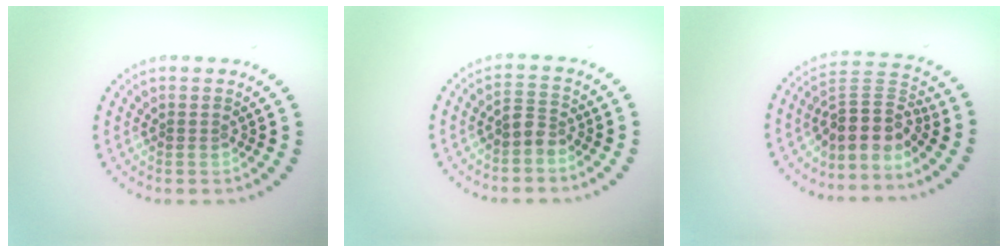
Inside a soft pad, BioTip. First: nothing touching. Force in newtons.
{"total": 1.7, "press": 1.3, "slide": 1.1}
{"total": 4.1, "press": 3.1, "slide": 2.7}